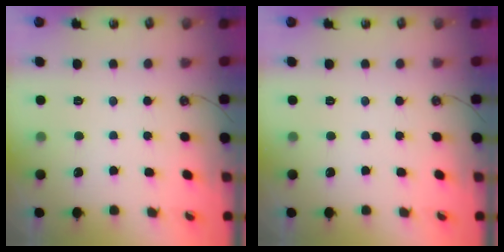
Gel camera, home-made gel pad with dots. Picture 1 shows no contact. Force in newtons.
{"total": 0.0}